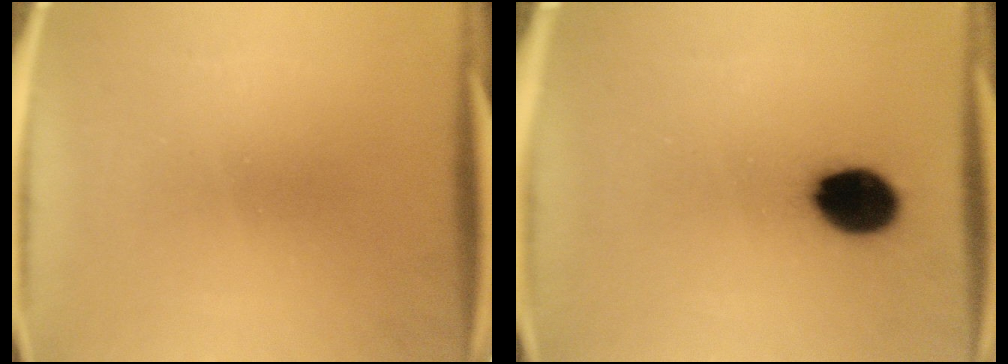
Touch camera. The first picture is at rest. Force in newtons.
{"total": 10.9}